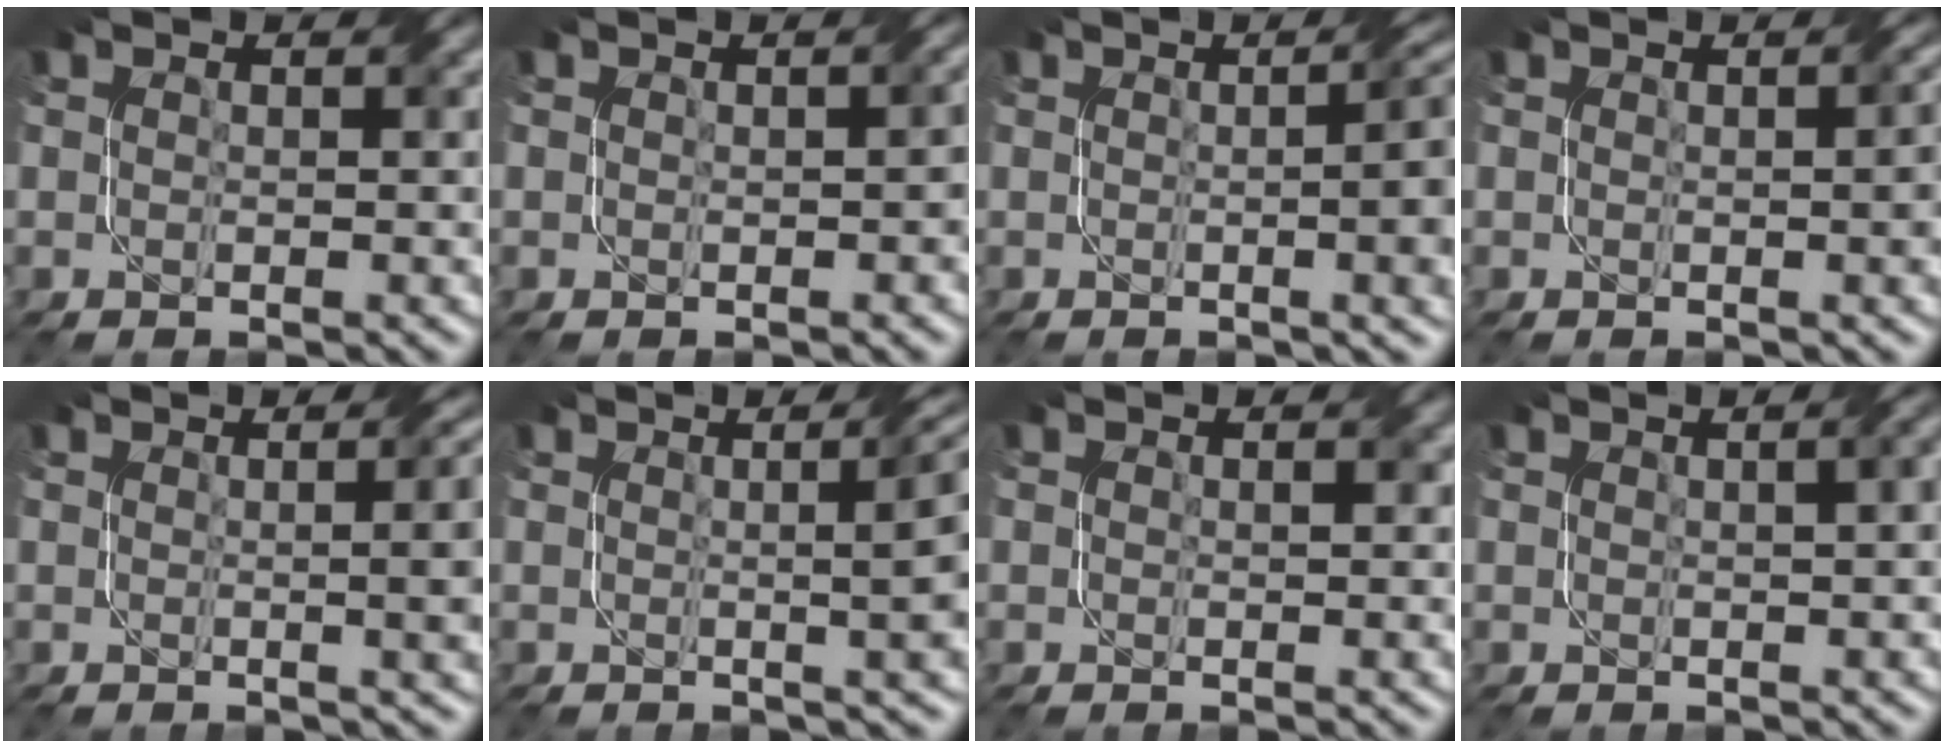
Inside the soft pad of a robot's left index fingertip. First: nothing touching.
{"total": 1.1, "force": [0.0, 0.4, 1.0], "torque": [-0.012, 0.005, 0.001]}
{"total": 9.2, "force": [0.1, 3.9, 8.4], "torque": [-0.048, 0.014, -0.005]}
{"total": 3.3, "force": [0.1, 1.0, 3.2], "torque": [-0.028, 0.012, 0.000]}
{"total": 7.4, "force": [0.6, 3.0, 6.7], "torque": [-0.032, 0.016, 0.006]}
{"total": 9.2, "force": [1.1, 3.8, 8.3], "torque": [-0.037, 0.026, 0.002]}
{"total": 0.8, "force": [0.3, 0.5, 0.6], "torque": [-0.005, -0.001, 0.005]}
{"total": 3.9, "force": [1.3, 1.5, 3.4], "torque": [-0.024, 0.017, 0.006]}